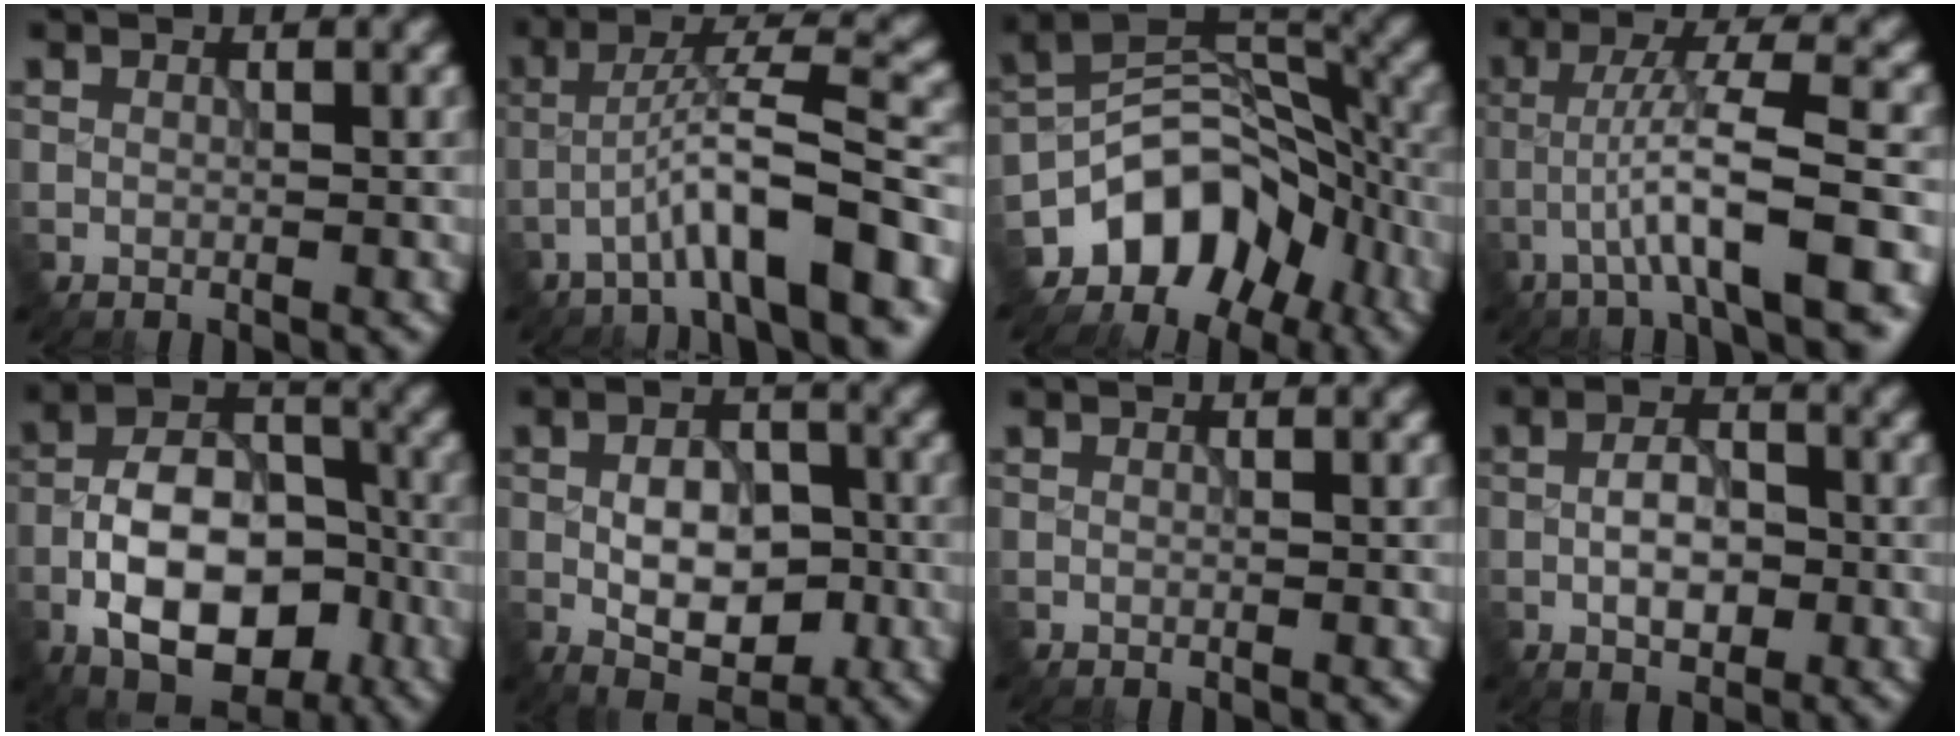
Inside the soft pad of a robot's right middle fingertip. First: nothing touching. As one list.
[{"total": 7.9, "force": [-3.8, 1.0, 6.8], "torque": [-0.108, 0.024, -0.066]}, {"total": 8.3, "force": [-5.4, 5.2, 3.6], "torque": [-0.028, 0.010, -0.105]}, {"total": 8.1, "force": [-3.2, 0.9, 7.3], "torque": [-0.123, 0.017, -0.056]}, {"total": 10.5, "force": [-4.0, 5.9, 7.7], "torque": [-0.128, 0.008, -0.076]}, {"total": 6.0, "force": [-1.2, 3.4, 4.8], "torque": [-0.072, 0.002, -0.023]}, {"total": 0.0}, {"total": 3.9, "force": [-0.9, 2.1, 3.2], "torque": [-0.055, 0.004, -0.019]}]